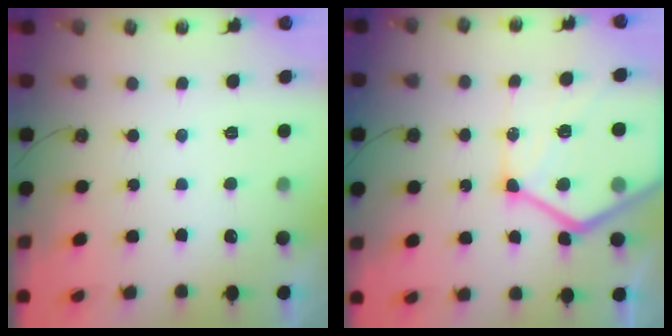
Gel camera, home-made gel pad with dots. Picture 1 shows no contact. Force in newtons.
{"total": 23.1, "press": 23.1, "slide": 1.8}